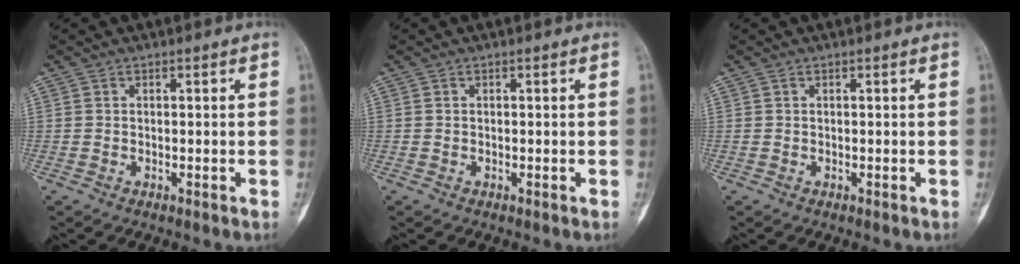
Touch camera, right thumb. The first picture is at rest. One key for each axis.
{"total": 0.0}
{"total": 0.0}